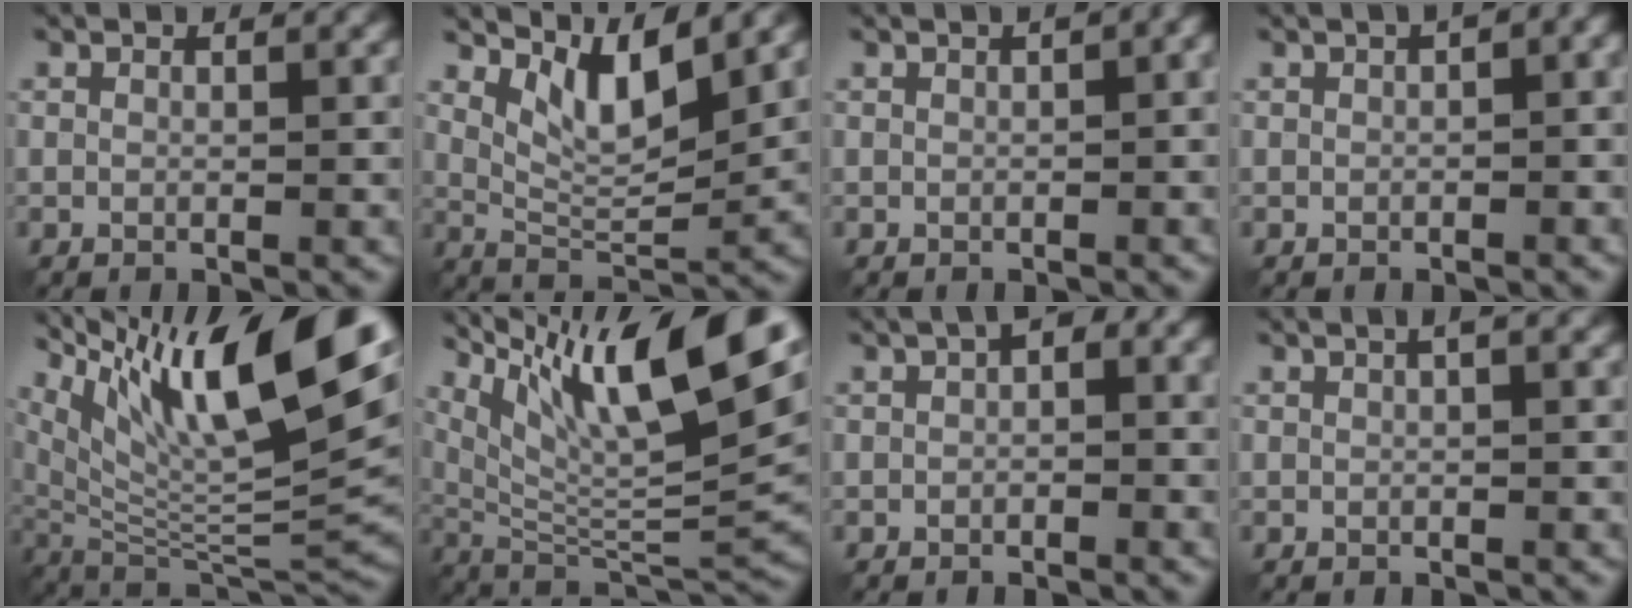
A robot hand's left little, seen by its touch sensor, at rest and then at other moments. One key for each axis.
{"total": 5.2, "fx": 2.4, "fy": 2.0, "fz": 4.2, "tx": -0.078, "ty": -0.012, "tz": 0.049}
{"total": 5.1, "fx": 1.2, "fy": 2.6, "fz": 4.2, "tx": -0.045, "ty": 0.020, "tz": 0.019}
{"total": 8.9, "fx": 2.2, "fy": 4.7, "fz": 7.3, "tx": -0.089, "ty": 0.036, "tz": 0.024}
{"total": 16.7, "fx": 7.8, "fy": 5.5, "fz": 13.7, "tx": -0.252, "ty": 0.031, "tz": 0.138}
{"total": 15.2, "fx": 7.7, "fy": 4.7, "fz": 12.3, "tx": -0.222, "ty": 0.028, "tz": 0.144}
{"total": 5.2, "fx": 0.9, "fy": 2.9, "fz": 4.2, "tx": -0.051, "ty": 0.015, "tz": 0.012}
{"total": 1.5, "fx": 0.3, "fy": 0.5, "fz": 1.4, "tx": -0.019, "ty": -0.002, "tz": 0.010}